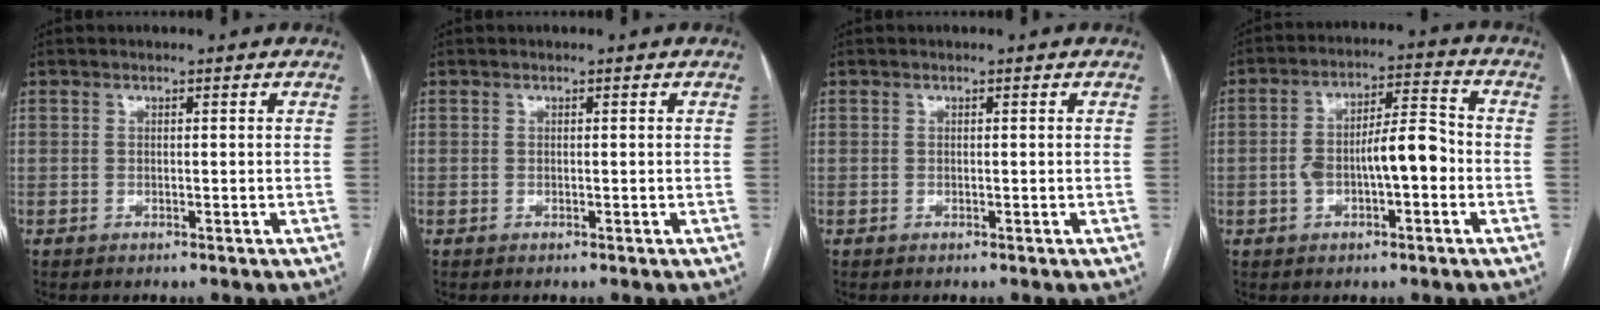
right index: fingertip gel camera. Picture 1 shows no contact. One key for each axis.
{"total": 0.0}
{"total": 0.0}
{"total": 9.2, "fx": -1.6, "fy": 2.9, "fz": 8.6, "tx": -0.159, "ty": 0.029, "tz": -0.024}